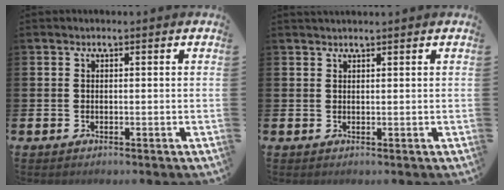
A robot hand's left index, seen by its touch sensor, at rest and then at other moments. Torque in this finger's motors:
{"motor_torque": [-0.20, 0.01, -0.01, 0.00]}